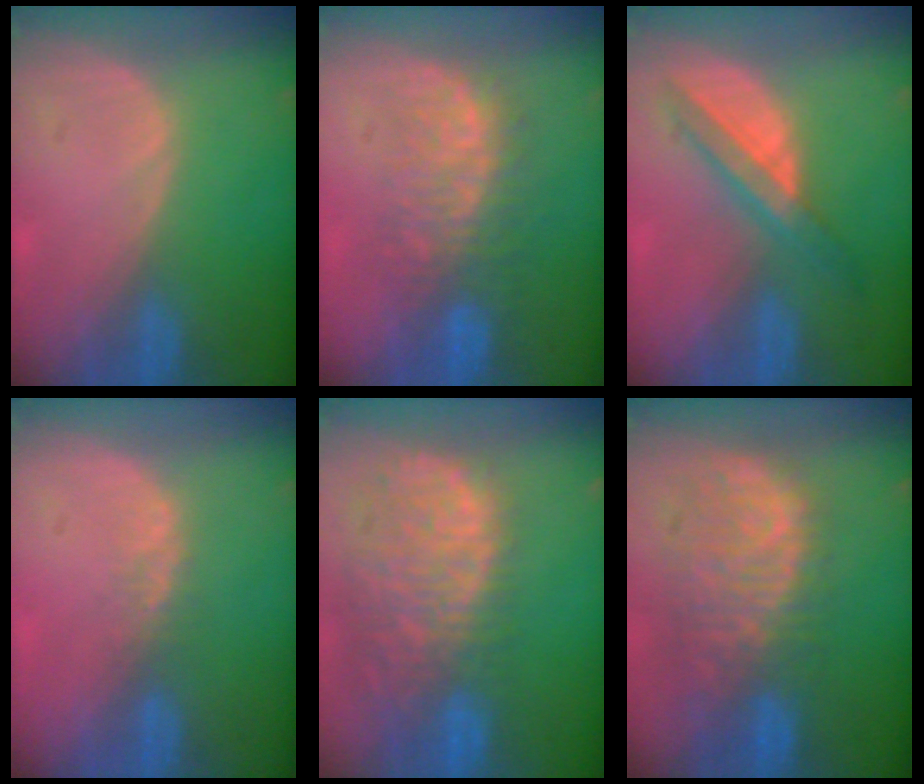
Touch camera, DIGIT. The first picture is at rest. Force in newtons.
{"total": 7.8, "press": 7.6, "slide": 1.4}
{"total": 5.7, "press": 5.5, "slide": 1.3}
{"total": 2.1, "press": 1.7, "slide": 1.2}
{"total": 13.6, "press": 11.0, "slide": 7.9}
{"total": 11.0, "press": 9.6, "slide": 5.5}